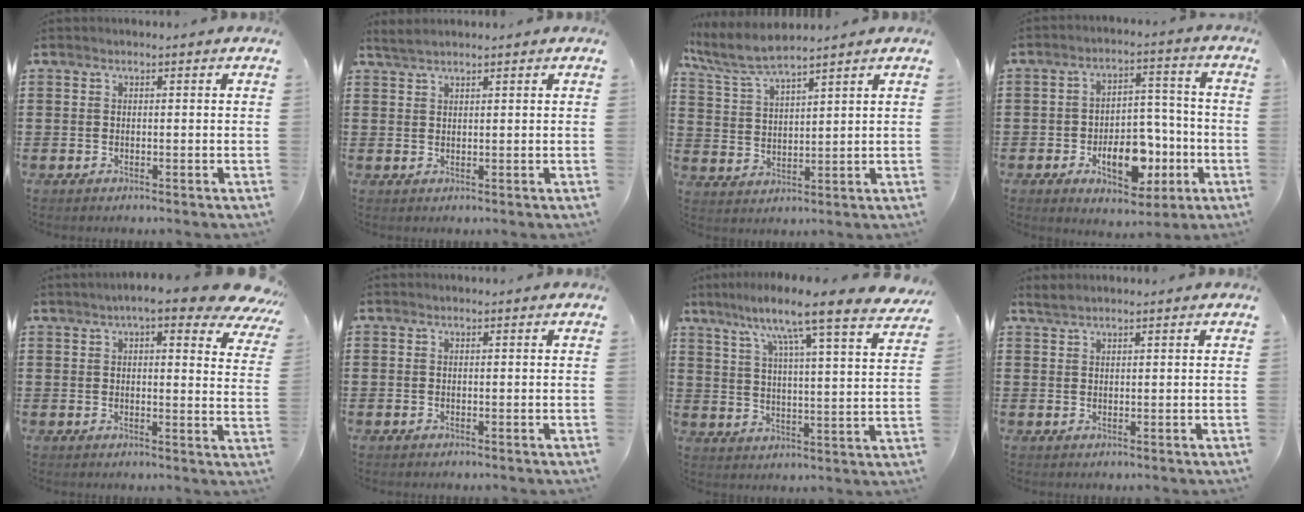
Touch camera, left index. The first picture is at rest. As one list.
[{"total": 1.7, "force": [1.5, 0.1, 0.8], "torque": [-0.018, 0.000, 0.029]}, {"total": 6.0, "force": [5.3, 0.5, 2.7], "torque": [-0.073, -0.022, 0.094]}, {"total": 9.9, "force": [-3.5, 5.7, 7.3], "torque": [-0.107, 0.012, -0.055]}, {"total": 7.5, "force": [5.8, 0.8, 4.7], "torque": [-0.082, -0.018, 0.099]}, {"total": 0.0}, {"total": 9.3, "force": [7.9, -0.7, 4.9], "torque": [-0.105, -0.063, 0.118]}, {"total": 1.5, "force": [1.4, 0.1, 0.7], "torque": [-0.016, 0.001, 0.026]}]